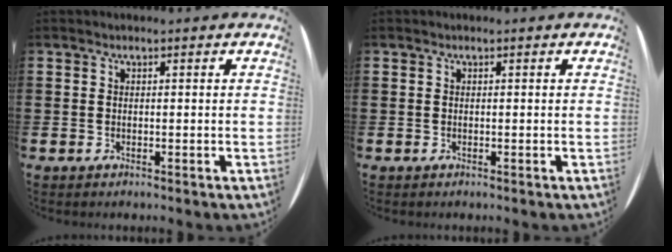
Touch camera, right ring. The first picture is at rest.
{"total": 0.0}